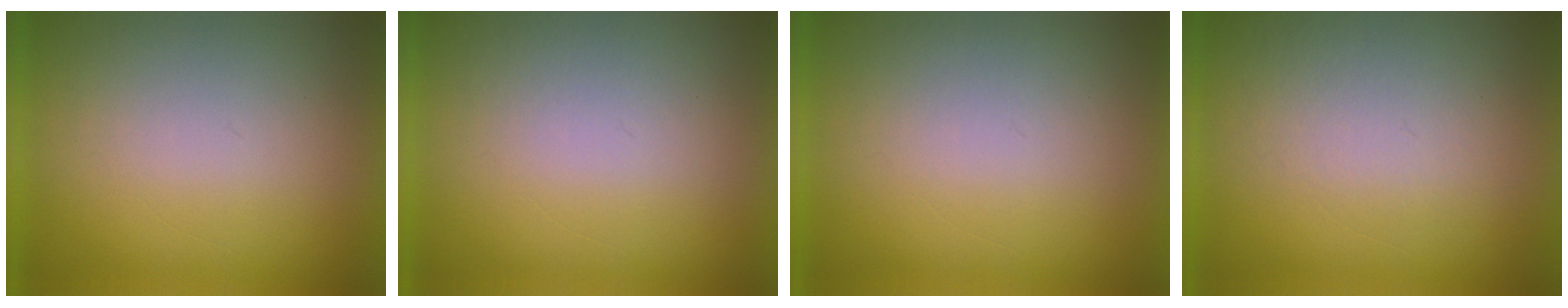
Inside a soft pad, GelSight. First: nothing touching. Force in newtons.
{"total": 1.9}
{"total": 1.1}
{"total": 3.2}